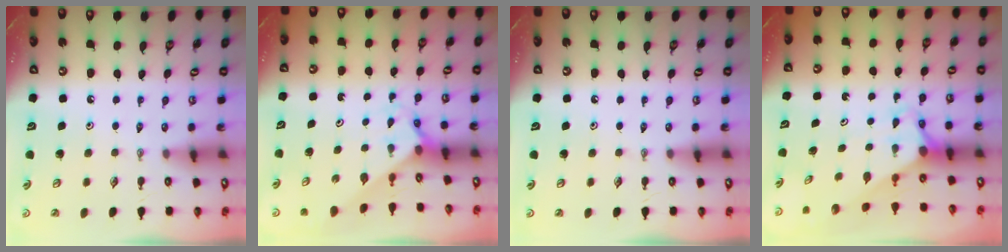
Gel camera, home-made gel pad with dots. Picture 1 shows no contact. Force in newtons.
{"total": 2.2, "press": 2.2, "slide": 0.2}
{"total": 0.0}
{"total": 2.7, "press": 2.7, "slide": 0.0}